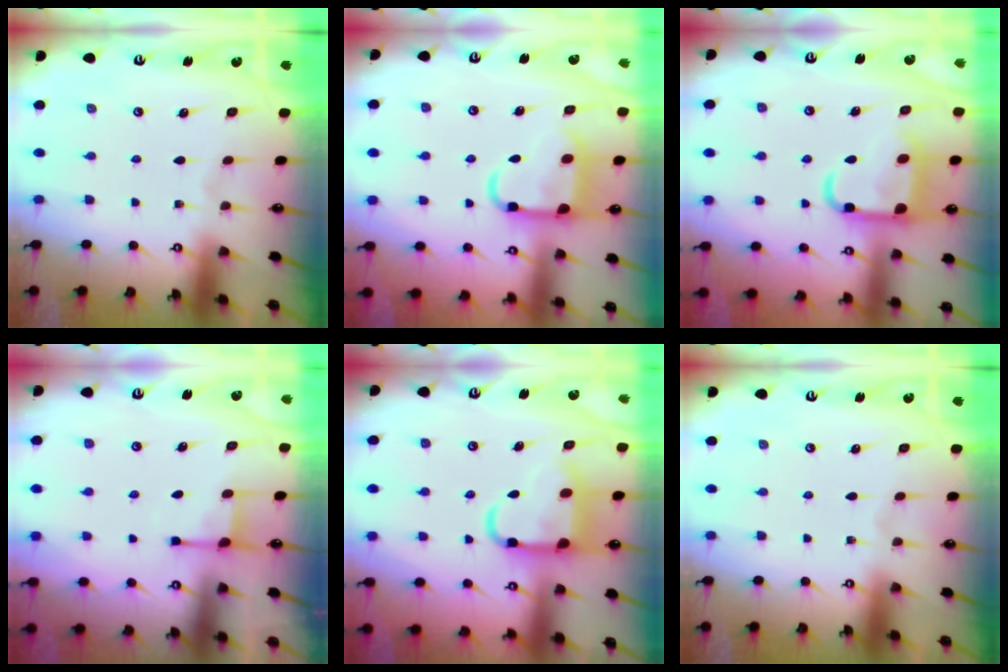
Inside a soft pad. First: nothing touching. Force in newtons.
{"total": 11.5, "press": 11.4, "slide": 1.6}
{"total": 13.1, "press": 13.0, "slide": 1.4}
{"total": 2.7, "press": 2.6, "slide": 0.7}
{"total": 12.7, "press": 12.6, "slide": 1.6}
{"total": 0.0}